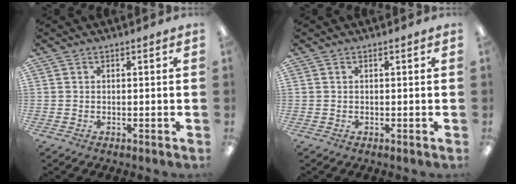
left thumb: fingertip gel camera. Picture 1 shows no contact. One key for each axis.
{"total": 0.0}